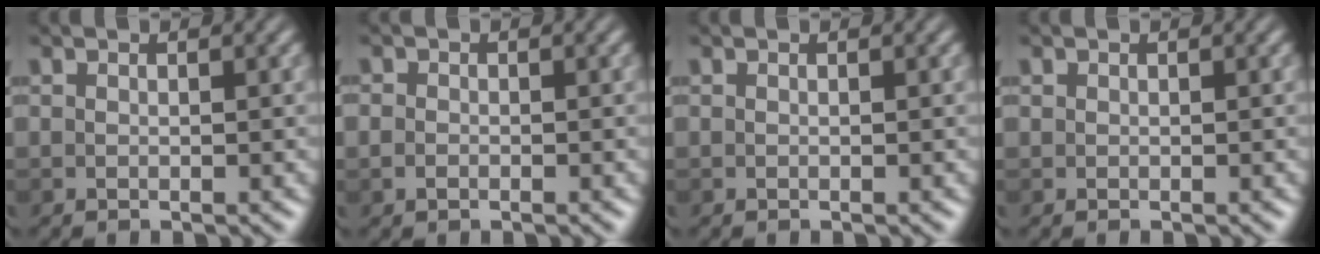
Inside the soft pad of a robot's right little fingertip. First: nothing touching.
{"total": 1.0, "force": [-0.6, 0.7, 0.5], "torque": [-0.010, -0.002, -0.013]}
{"total": 0.0}
{"total": 0.0}